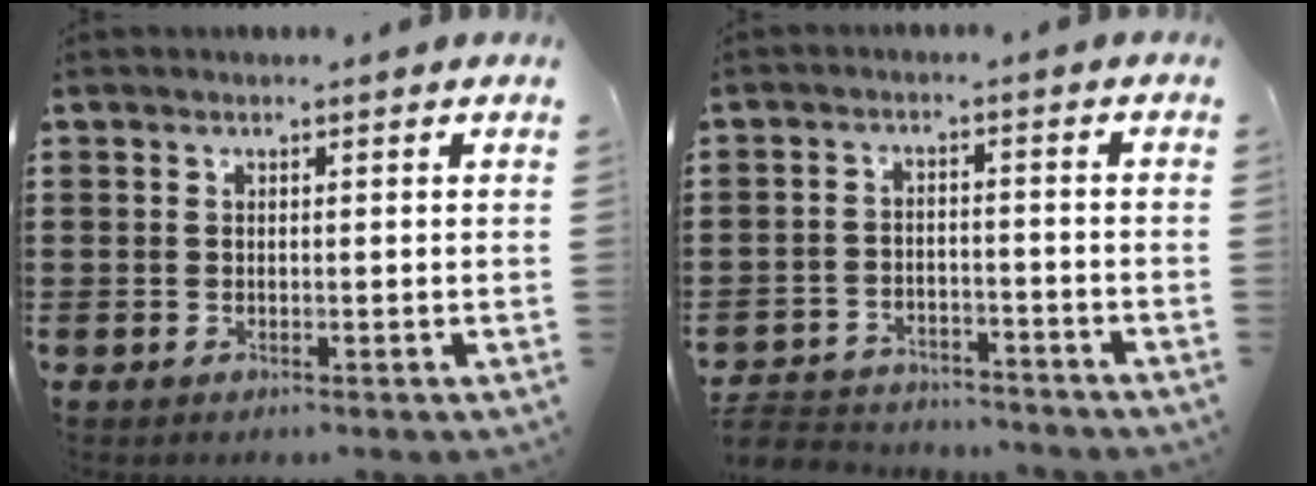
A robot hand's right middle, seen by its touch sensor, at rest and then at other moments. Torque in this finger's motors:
{"motor_torque": [1.34, -0.80, 0.02, 0.01]}